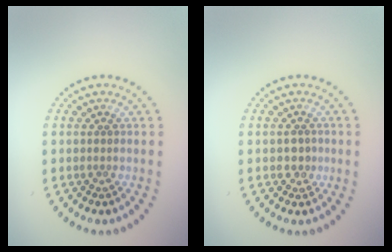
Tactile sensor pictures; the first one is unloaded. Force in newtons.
{"total": 1.3, "press": 1.3, "slide": 0.2}